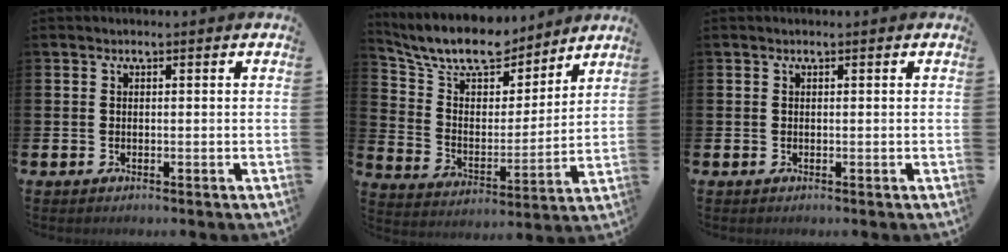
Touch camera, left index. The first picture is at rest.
{"total": 11.1, "force": [9.9, 3.8, 3.3], "torque": [-0.098, -0.068, 0.174]}
{"total": 0.0}